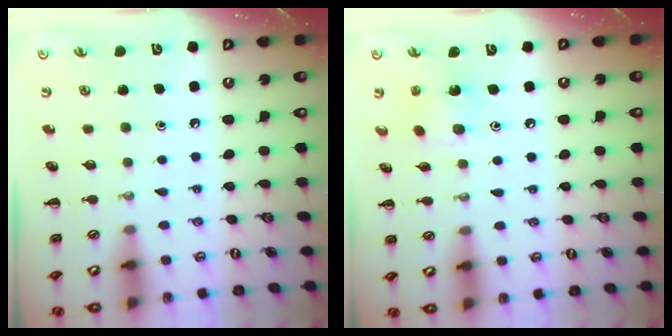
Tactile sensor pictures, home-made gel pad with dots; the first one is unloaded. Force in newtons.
{"total": 2.3, "press": 2.2, "slide": 0.5}